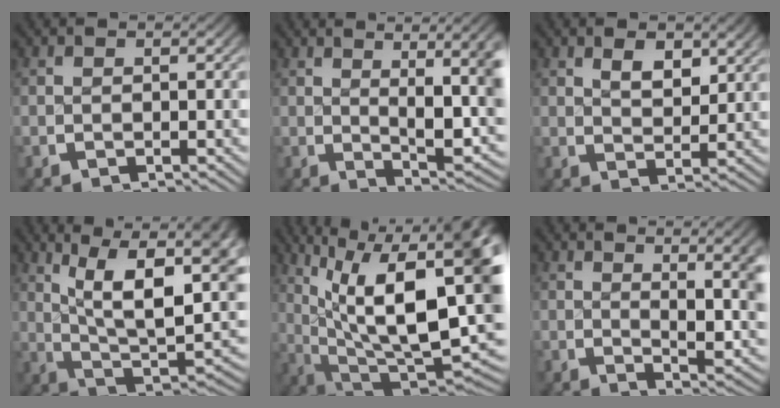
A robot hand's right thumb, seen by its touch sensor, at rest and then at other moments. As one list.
[{"total": 9.0, "force": [0.9, 3.9, 8.1], "torque": [-0.114, -0.020, 0.026]}, {"total": 2.6, "force": [1.7, 1.1, 1.7], "torque": [-0.023, -0.010, 0.036]}, {"total": 15.8, "force": [1.5, 9.6, 12.4], "torque": [-0.205, -0.044, 0.036]}, {"total": 17.0, "force": [0.8, 9.5, 14.1], "torque": [-0.247, -0.064, 0.047]}, {"total": 6.1, "force": [1.2, 2.4, 5.5], "torque": [-0.073, -0.017, 0.029]}]